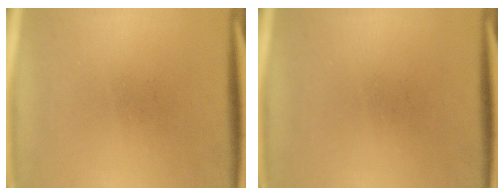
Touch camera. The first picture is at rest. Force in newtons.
{"total": 0.0}